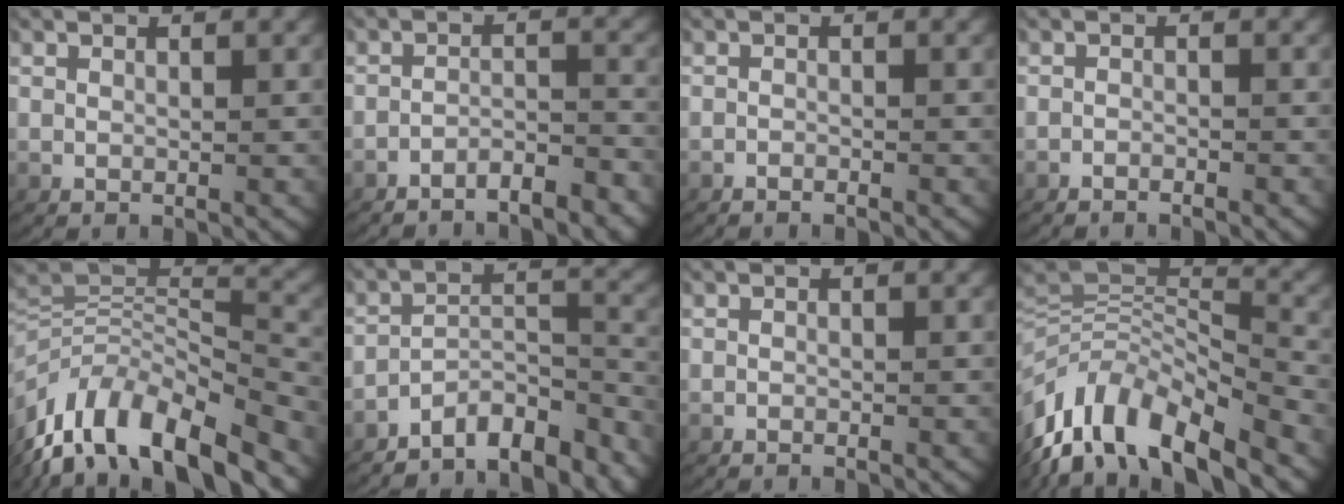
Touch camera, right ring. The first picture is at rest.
{"total": 4.6, "force": [-4.4, 1.0, 0.9], "torque": [-0.015, -0.012, -0.073]}
{"total": 1.2, "force": [-1.2, 0.1, 0.0], "torque": [-0.008, -0.009, -0.017]}
{"total": 1.6, "force": [-1.6, 0.2, 0.0], "torque": [-0.006, -0.010, -0.024]}
{"total": 15.7, "force": [-8.4, 10.1, 8.6], "torque": [-0.172, -0.046, -0.121]}
{"total": 8.2, "force": [-6.8, 3.0, 3.5], "torque": [-0.052, -0.021, -0.103]}
{"total": 0.6, "force": [-0.6, 0.0, 0.0], "torque": [-0.008, -0.006, -0.007]}
{"total": 15.2, "force": [-6.8, 10.4, 8.8], "torque": [-0.189, -0.048, -0.098]}